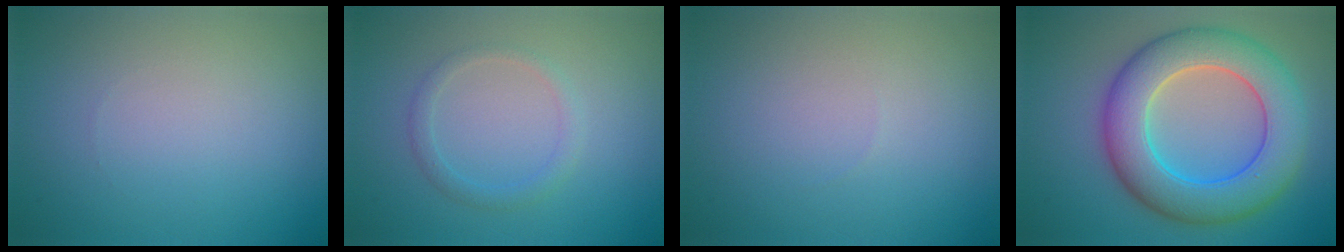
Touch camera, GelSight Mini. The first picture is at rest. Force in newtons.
{"total": 1.6, "press": 1.6, "slide": 0.0}
{"total": 0.0}
{"total": 9.3, "press": 9.3, "slide": 0.2}